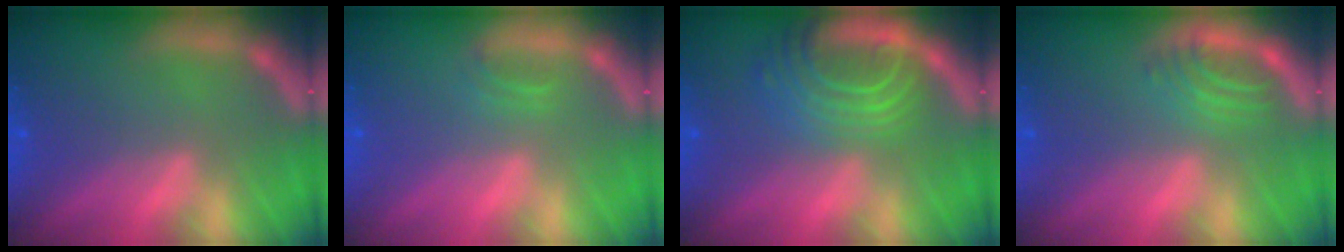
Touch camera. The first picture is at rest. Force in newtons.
{"total": 0.9}
{"total": 8.1}
{"total": 2.9}